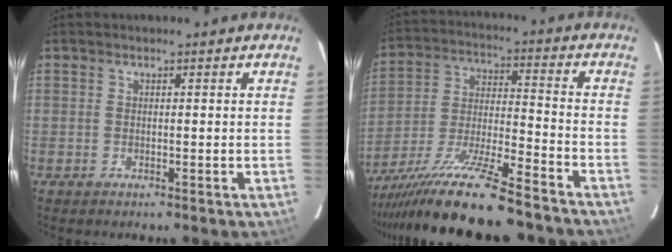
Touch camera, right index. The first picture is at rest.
{"total": 21.6, "force": [-17.7, 2.2, 12.3], "torque": [-0.245, -0.052, -0.295]}